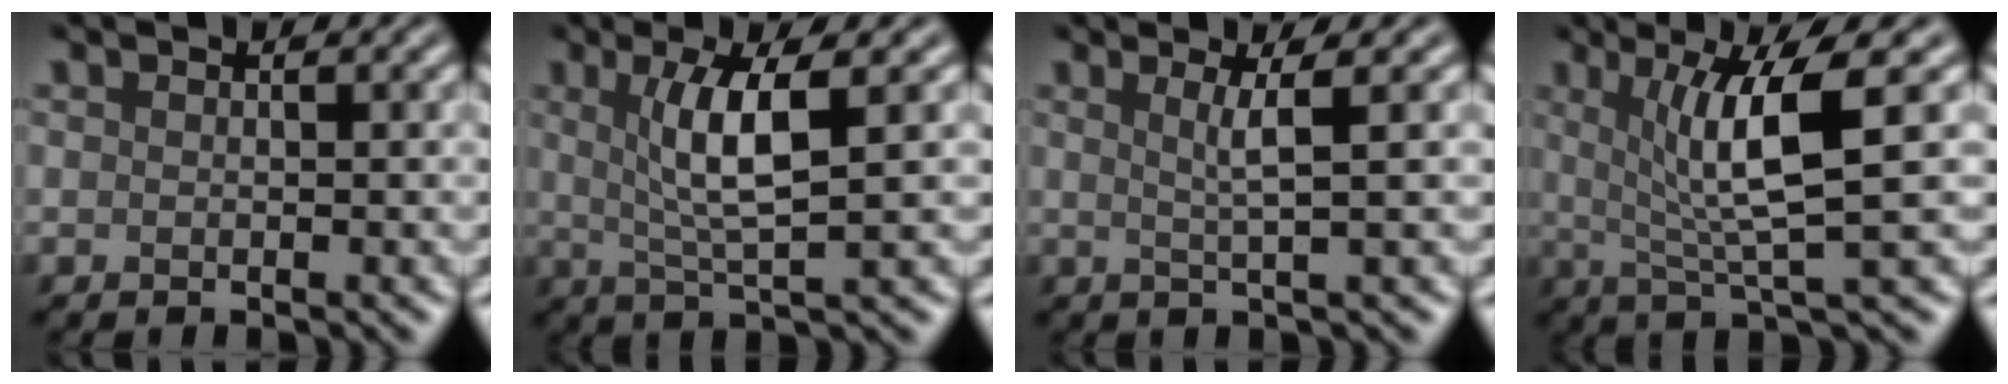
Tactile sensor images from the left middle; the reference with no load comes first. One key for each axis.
{"total": 5.1, "fx": 1.1, "fy": 1.1, "fz": 4.9, "tx": -0.091, "ty": 0.002, "tz": 0.024}
{"total": 2.5, "fx": 0.7, "fy": 0.4, "fz": 2.3, "tx": -0.042, "ty": 0.002, "tz": 0.007}
{"total": 6.5, "fx": 1.4, "fy": 1.1, "fz": 6.2, "tx": -0.108, "ty": 0.000, "tz": 0.026}